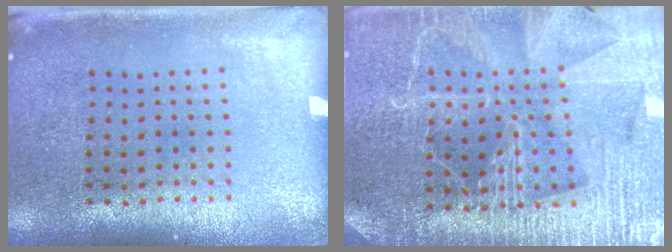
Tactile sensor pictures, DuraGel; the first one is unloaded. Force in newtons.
{"total": 4.2, "press": 3.9, "slide": 1.4}